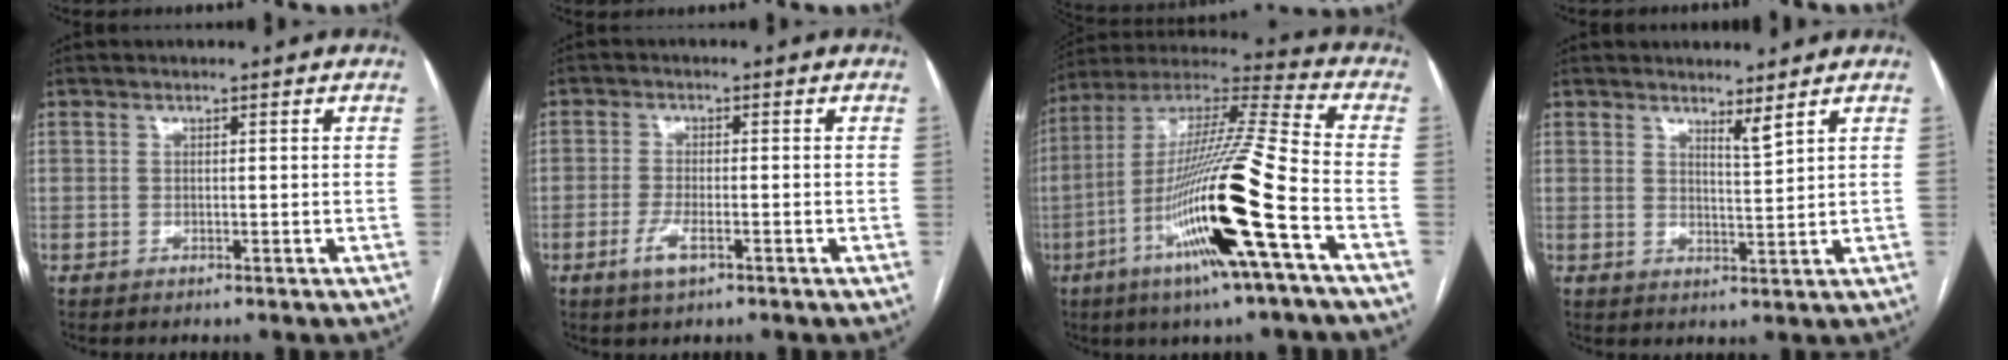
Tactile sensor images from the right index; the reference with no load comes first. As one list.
[{"total": 3.4, "force": [-1.8, 0.9, 2.8], "torque": [-0.060, -0.004, -0.034]}, {"total": 21.6, "force": [-7.6, 0.0, 20.2], "torque": [-0.390, -0.024, -0.145]}, {"total": 2.3, "force": [1.9, -0.5, 1.1], "torque": [-0.022, -0.018, 0.037]}]